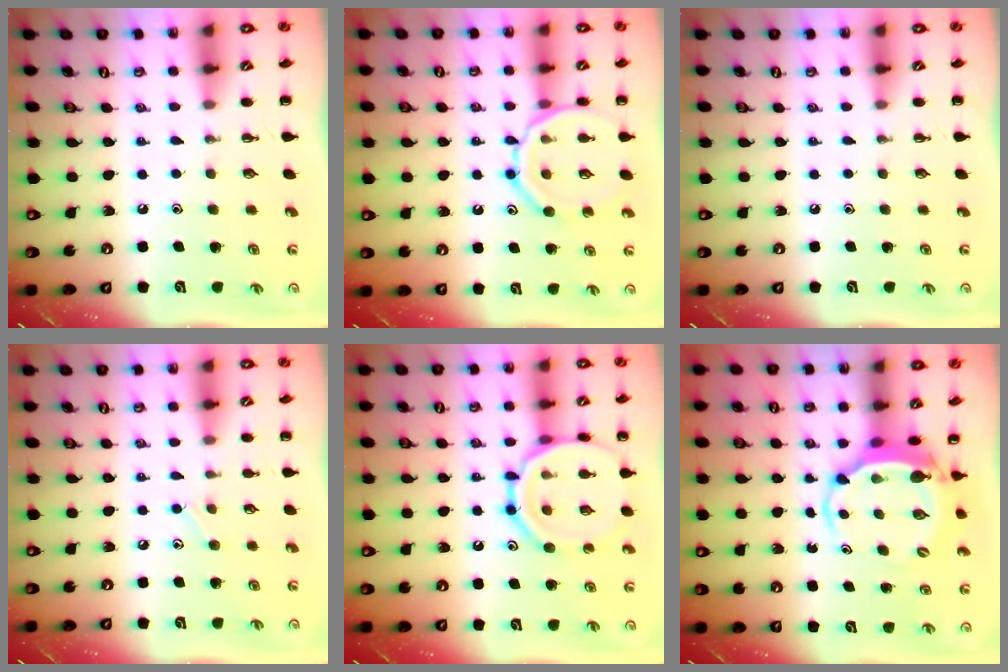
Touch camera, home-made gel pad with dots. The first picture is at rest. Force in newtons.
{"total": 14.4, "press": 14.3, "slide": 1.7}
{"total": 0.0}
{"total": 4.8, "press": 4.5, "slide": 1.5}
{"total": 15.9, "press": 15.7, "slide": 1.9}
{"total": 5.4, "press": 5.2, "slide": 1.3}